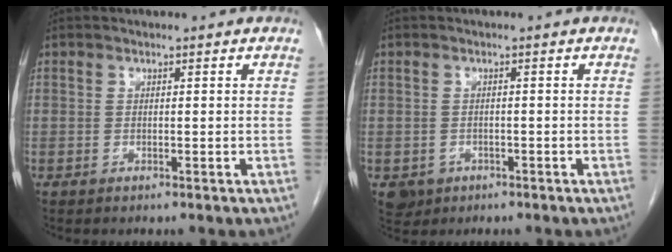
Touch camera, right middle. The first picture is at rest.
{"total": 2.9, "force": [-1.4, 2.5, 0.6], "torque": [-0.008, 0.003, -0.016]}